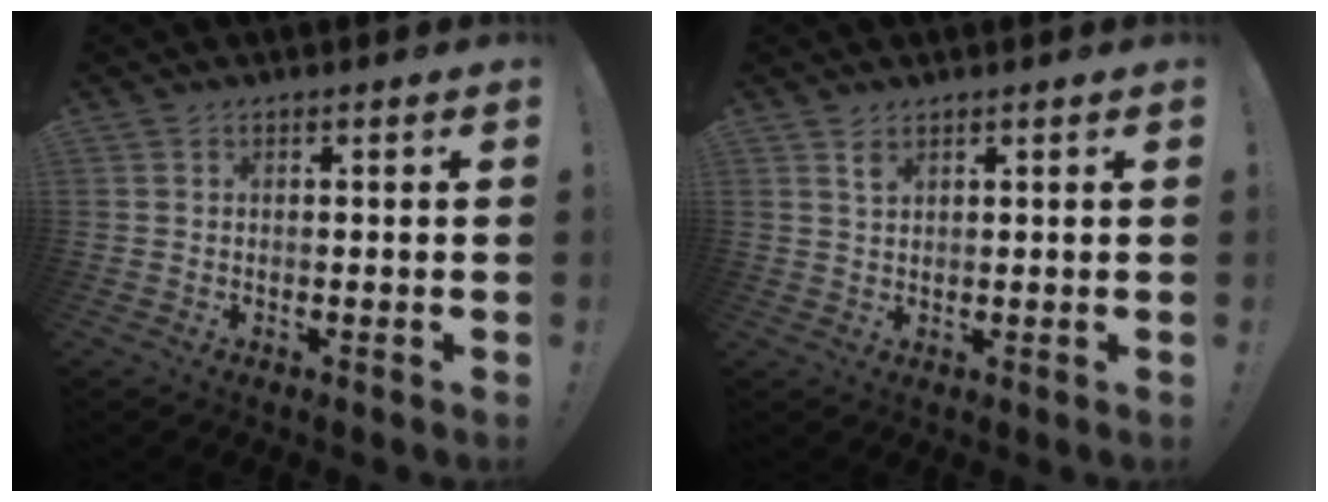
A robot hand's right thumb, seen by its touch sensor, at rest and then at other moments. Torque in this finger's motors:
{"motor_torque": [-0.08, 0.12, 0.13, -0.14, -0.02]}